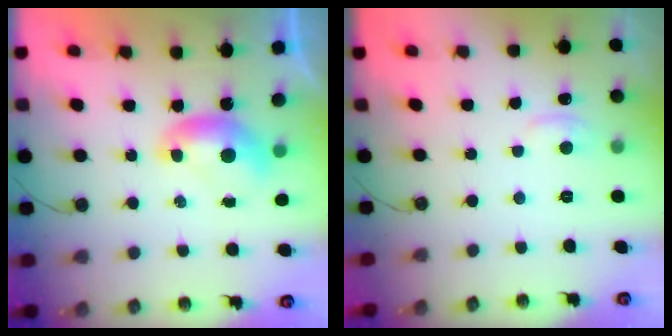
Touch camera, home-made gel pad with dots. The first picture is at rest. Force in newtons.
{"total": 2.0, "press": 1.9, "slide": 0.6}